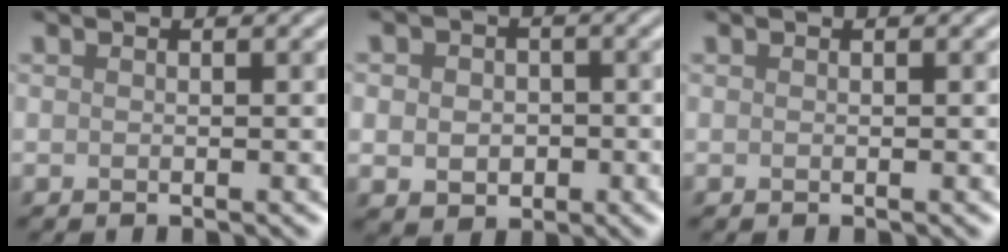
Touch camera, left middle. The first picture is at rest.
{"total": 4.1, "force": [-0.3, 3.4, 2.2], "torque": [-0.025, -0.004, -0.013]}
{"total": 0.0}